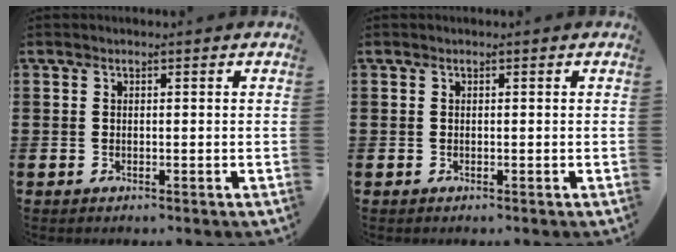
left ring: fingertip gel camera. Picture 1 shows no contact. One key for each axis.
{"total": 0.0}